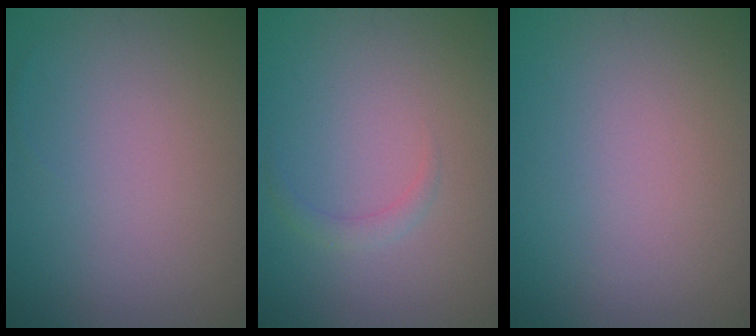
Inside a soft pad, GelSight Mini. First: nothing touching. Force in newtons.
{"total": 1.1, "press": 1.1, "slide": 0.0}
{"total": 0.0}